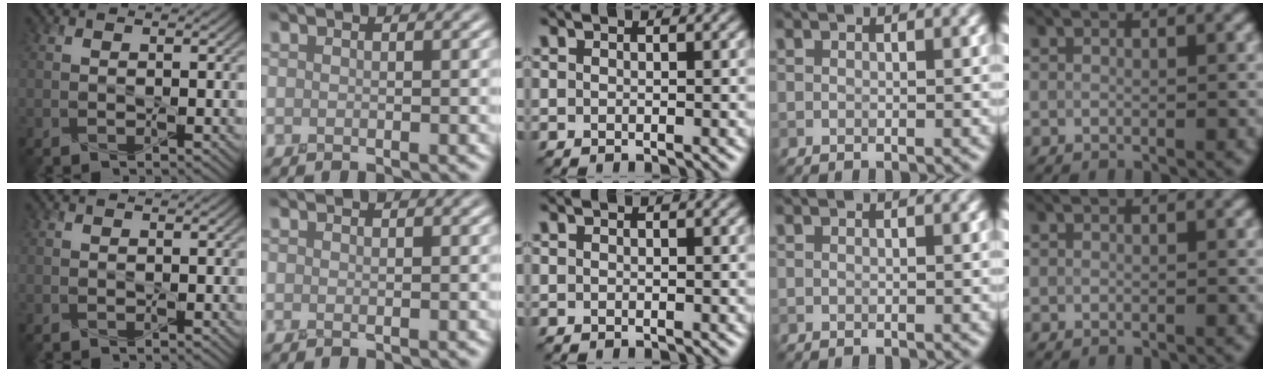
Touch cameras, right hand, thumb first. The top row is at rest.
{}